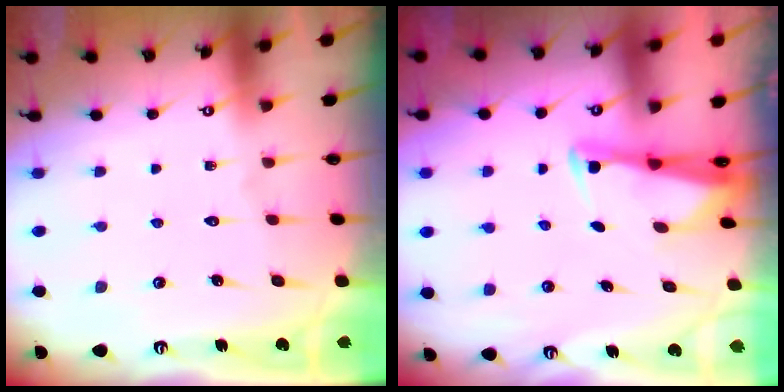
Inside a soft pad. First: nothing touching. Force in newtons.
{"total": 2.8, "press": 2.8, "slide": 0.5}